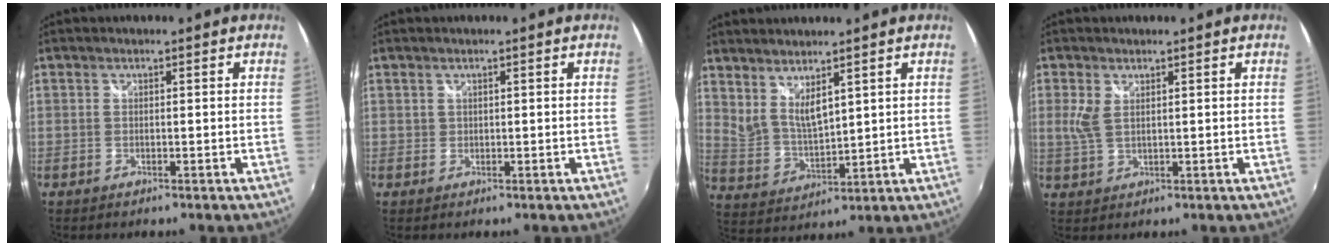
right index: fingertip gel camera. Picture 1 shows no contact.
{"total": 0.7, "force": [0.5, 0.5, 0.1], "torque": [-0.001, 0.001, 0.008]}
{"total": 7.3, "force": [4.7, 2.6, 5.0], "torque": [-0.090, -0.014, 0.099]}
{"total": 3.6, "force": [1.2, 2.1, 2.6], "torque": [-0.058, 0.000, 0.026]}